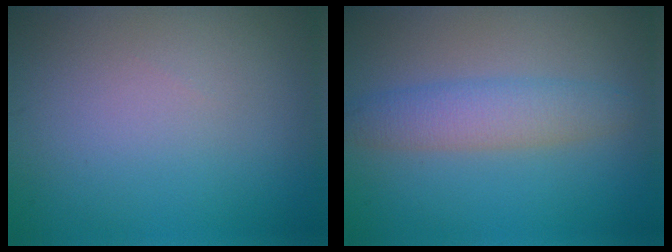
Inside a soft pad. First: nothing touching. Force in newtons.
{"total": 3.5, "press": 3.5, "slide": 0.1}